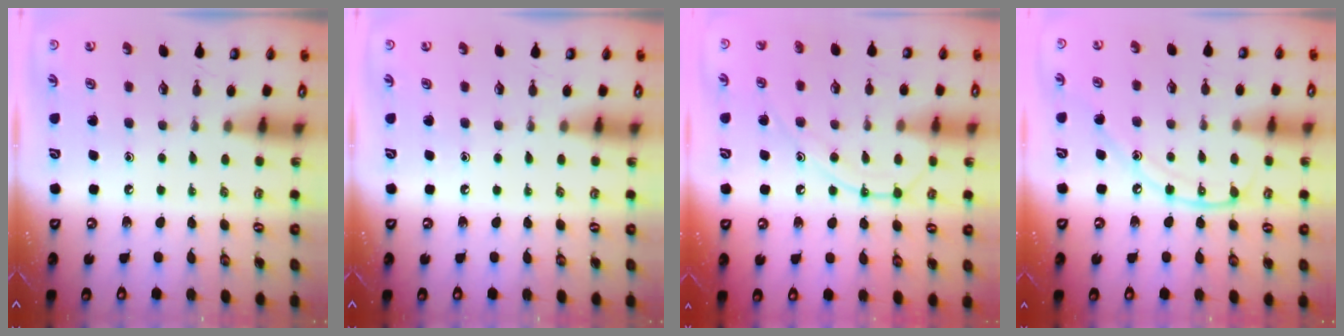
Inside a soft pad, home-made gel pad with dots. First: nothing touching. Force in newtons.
{"total": 0.0}
{"total": 13.1, "press": 13.0, "slide": 1.2}
{"total": 12.1, "press": 12.0, "slide": 1.2}